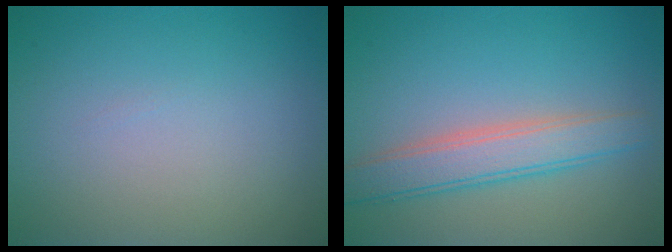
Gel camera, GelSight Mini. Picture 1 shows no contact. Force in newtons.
{"total": 4.1, "press": 4.1, "slide": 0.4}